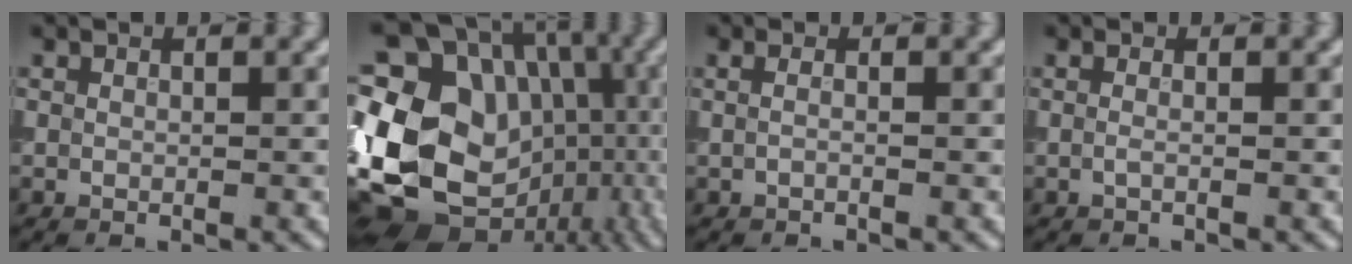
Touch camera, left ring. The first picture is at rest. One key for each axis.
{"total": 19.8, "fx": -2.2, "fy": 16.1, "fz": 11.2, "tx": -0.207, "ty": 0.001, "tz": -0.014}
{"total": 1.0, "fx": -0.1, "fy": 0.4, "fz": 0.9, "tx": -0.018, "ty": -0.010, "tz": -0.012}
{"total": 1.0, "fx": -0.1, "fy": 0.4, "fz": 0.9, "tx": -0.018, "ty": -0.007, "tz": -0.009}